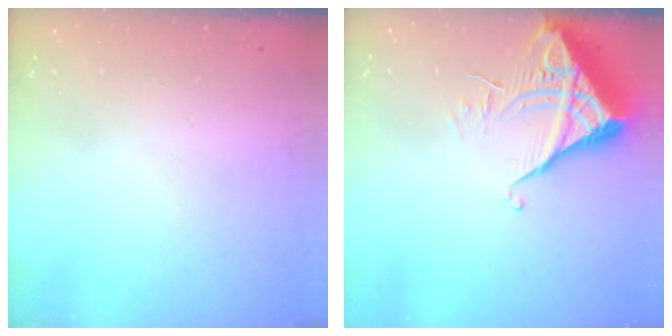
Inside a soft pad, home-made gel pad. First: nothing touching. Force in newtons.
{"total": 6.6, "press": 6.6, "slide": 0.4}